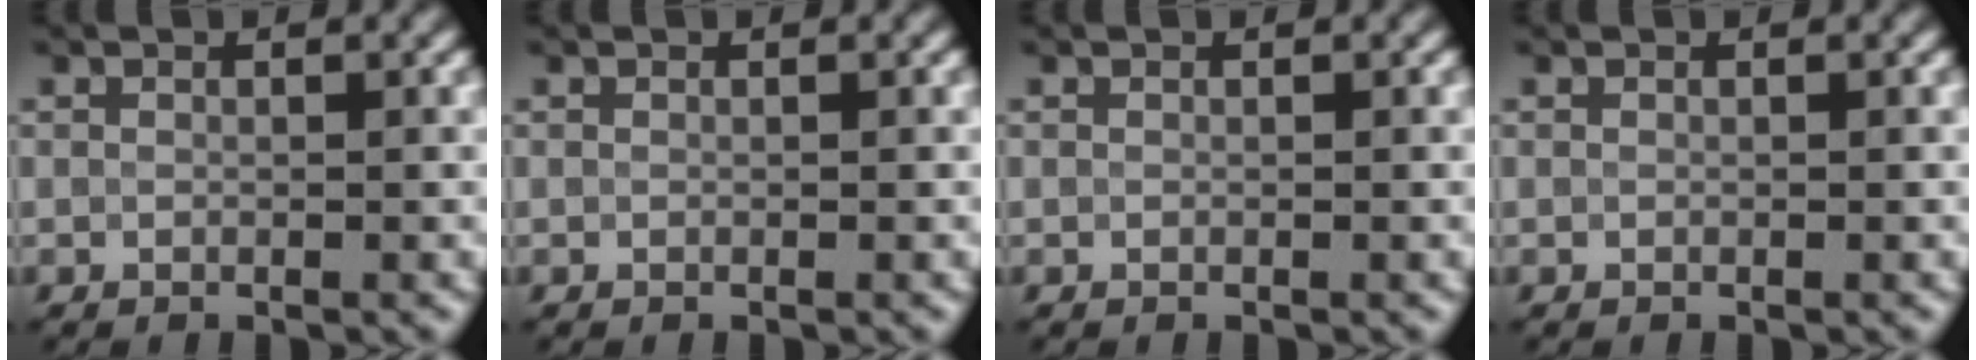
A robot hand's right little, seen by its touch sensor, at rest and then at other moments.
{"total": 0.0}
{"total": 0.0}
{"total": 0.0}